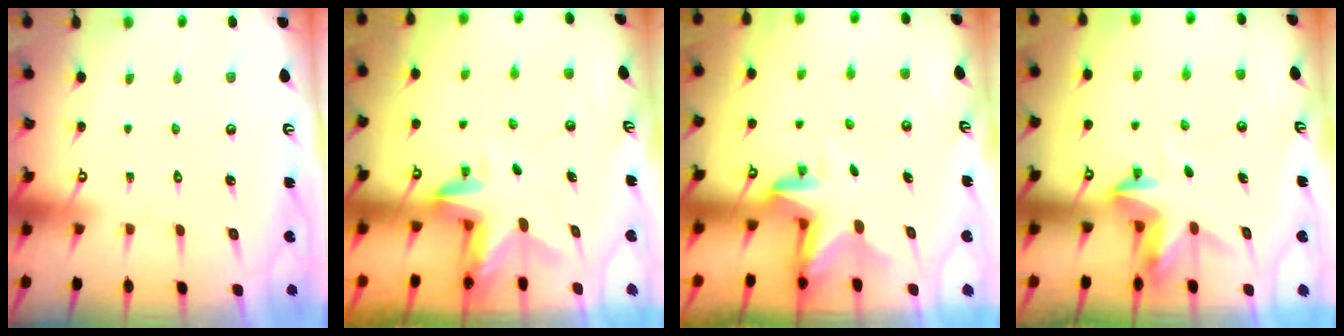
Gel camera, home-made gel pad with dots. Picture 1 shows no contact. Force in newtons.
{"total": 3.0, "press": 3.0, "slide": 0.3}
{"total": 3.0, "press": 3.0, "slide": 0.1}
{"total": 3.2, "press": 3.2, "slide": 0.1}